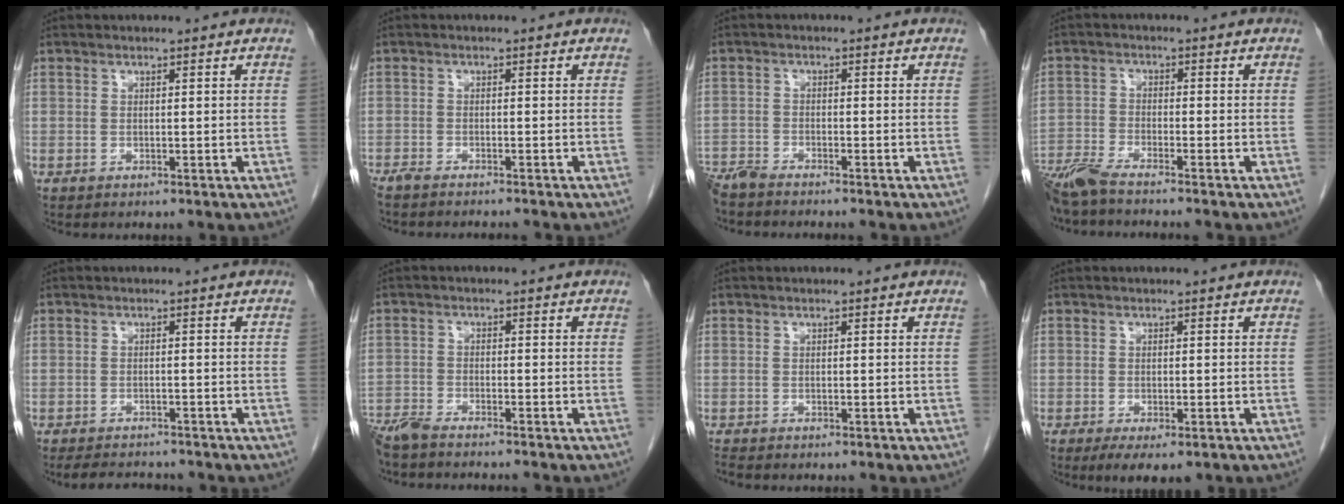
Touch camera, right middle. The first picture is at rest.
{"total": 5.5, "force": [-5.0, 0.2, 2.2], "torque": [-0.023, -0.012, -0.079]}
{"total": 5.1, "force": [-4.8, 0.2, 1.8], "torque": [-0.022, -0.014, -0.085]}
{"total": 7.0, "force": [-6.1, -0.3, 3.3], "torque": [-0.059, -0.023, -0.116]}
{"total": 5.2, "force": [-4.8, 1.2, 1.3], "torque": [-0.018, -0.008, -0.073]}
{"total": 6.8, "force": [-6.2, 0.2, 2.8], "torque": [-0.039, -0.017, -0.108]}
{"total": 0.6, "force": [-0.6, 0.0, 0.1], "torque": [-0.010, -0.004, -0.014]}
{"total": 4.5, "force": [-2.8, 1.5, 3.2], "torque": [-0.045, -0.010, -0.039]}